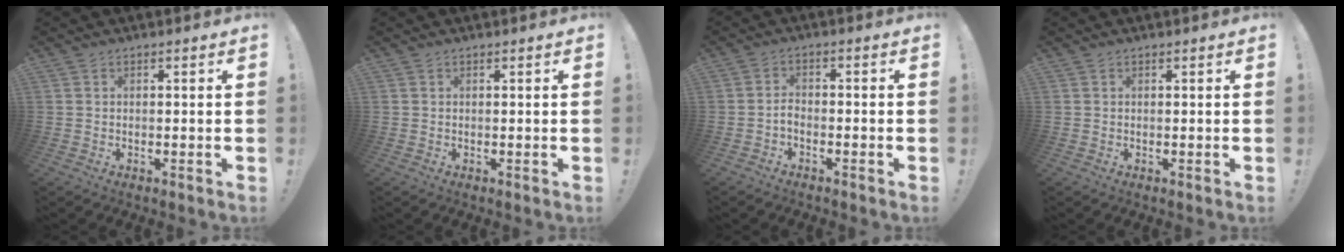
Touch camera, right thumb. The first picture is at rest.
{"total": 0.0}
{"total": 2.6, "force": [-1.7, 0.8, 1.9], "torque": [-0.037, 0.002, -0.032]}
{"total": 0.0}